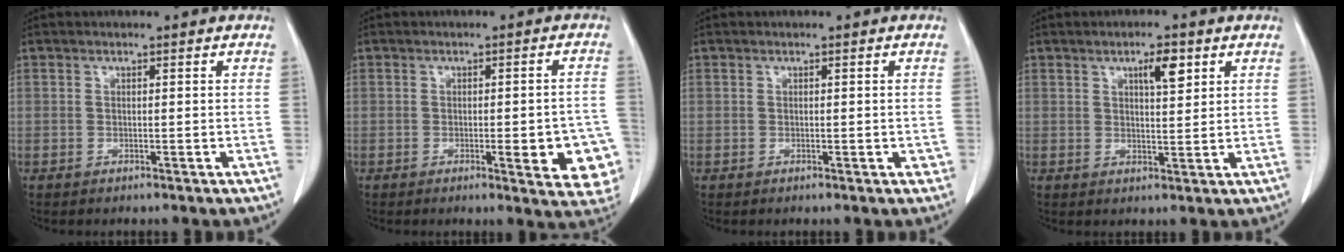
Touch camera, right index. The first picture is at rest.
{"total": 8.9, "force": [-2.7, 2.1, 8.2], "torque": [-0.077, 0.000, -0.031]}
{"total": 1.1, "force": [-0.1, 0.6, 0.9], "torque": [-0.010, 0.002, 0.003]}
{"total": 4.2, "force": [2.2, 1.1, 3.5], "torque": [-0.057, 0.000, 0.036]}